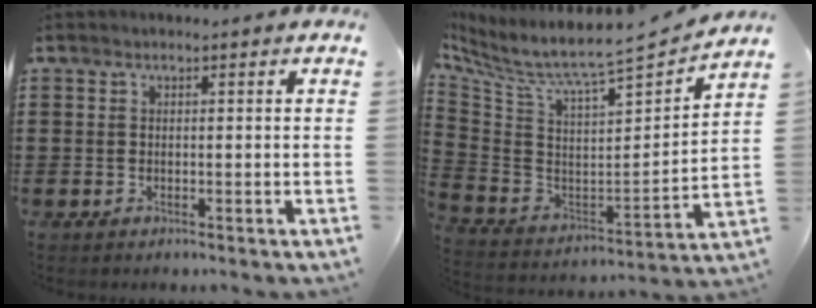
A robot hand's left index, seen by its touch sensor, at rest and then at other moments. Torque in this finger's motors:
{"motor_torque": [1.96, -0.17, 0.29, 0.13]}